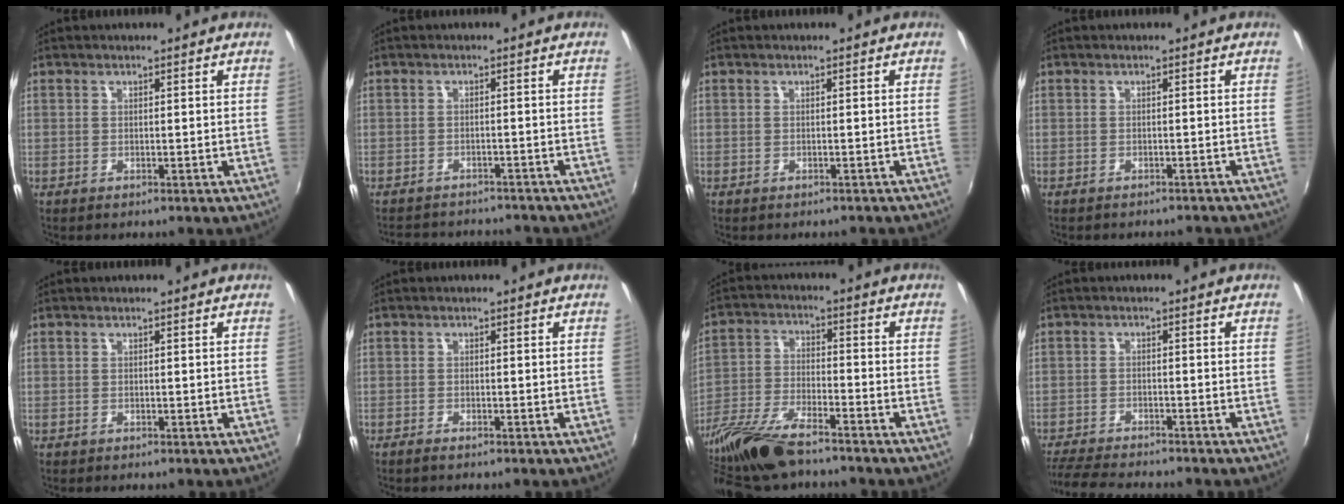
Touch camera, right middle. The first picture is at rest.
{"total": 10.6, "force": [-9.5, 3.1, 3.6], "torque": [-0.080, -0.008, -0.129]}
{"total": 1.1, "force": [-1.0, 0.4, 0.4], "torque": [-0.010, -0.002, -0.011]}
{"total": 4.3, "force": [-3.9, 1.2, 1.3], "torque": [-0.028, -0.008, -0.047]}
{"total": 0.0}
{"total": 1.2, "force": [-1.1, 0.2, 0.6], "torque": [-0.014, -0.004, -0.022]}
{"total": 15.6, "force": [-12.5, 3.6, 8.7], "torque": [-0.190, -0.036, -0.234]}
{"total": 8.7, "force": [-8.0, 0.8, 3.2], "torque": [-0.090, -0.021, -0.137]}